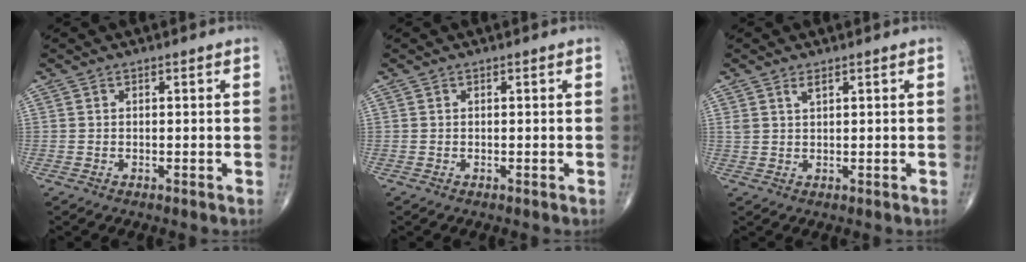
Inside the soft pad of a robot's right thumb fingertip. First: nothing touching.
{"total": 0.0}
{"total": 1.7, "force": [1.2, 0.6, 1.2], "torque": [-0.023, -0.002, 0.026]}